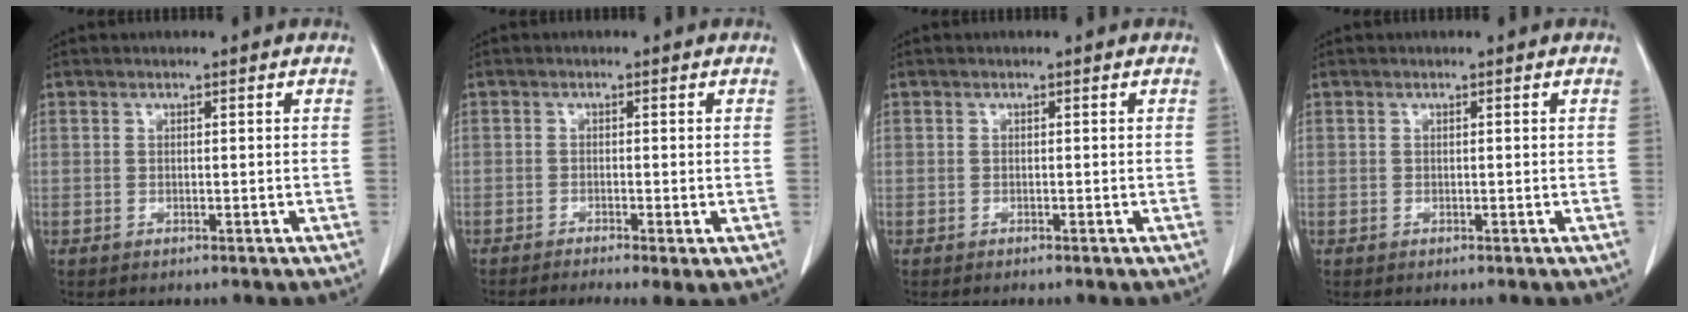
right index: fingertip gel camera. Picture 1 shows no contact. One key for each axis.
{"total": 5.1, "fx": -3.3, "fy": 0.9, "fz": 3.8, "tx": -0.059, "ty": -0.014, "tz": -0.055}
{"total": 0.0}
{"total": 0.0}